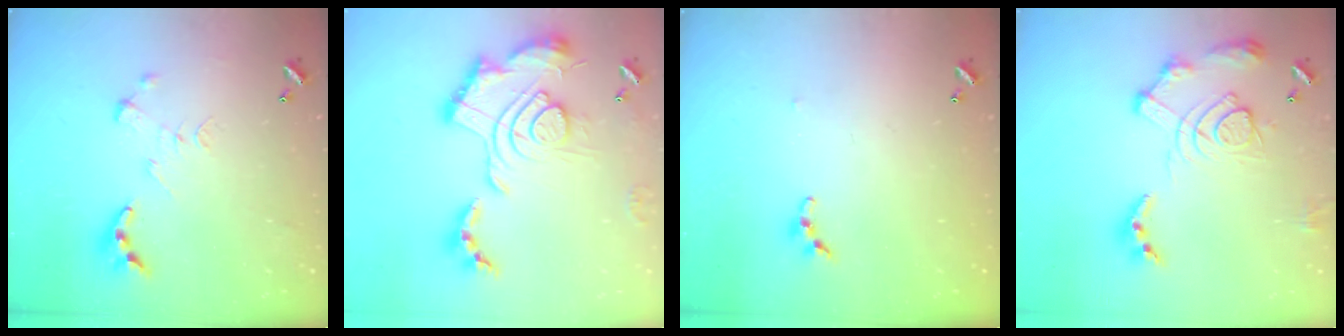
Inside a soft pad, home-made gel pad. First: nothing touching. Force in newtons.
{"total": 2.5, "press": 1.9, "slide": 1.7}
{"total": 5.5, "press": 5.5, "slide": 0.6}
{"total": 15.6, "press": 15.5, "slide": 1.6}